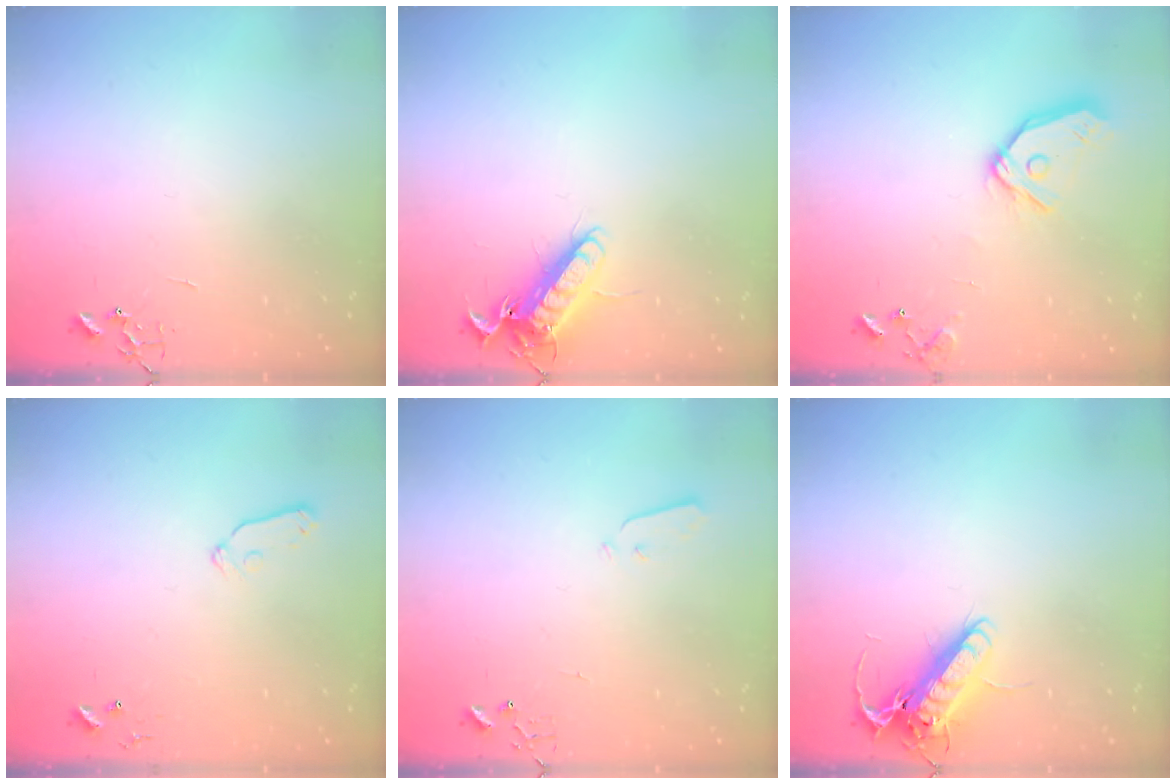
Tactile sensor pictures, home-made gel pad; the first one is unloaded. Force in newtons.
{"total": 13.3, "press": 13.2, "slide": 1.8}
{"total": 13.4, "press": 13.2, "slide": 1.8}
{"total": 6.8, "press": 6.7, "slide": 0.8}
{"total": 3.0, "press": 2.9, "slide": 0.3}
{"total": 13.8, "press": 13.6, "slide": 2.3}